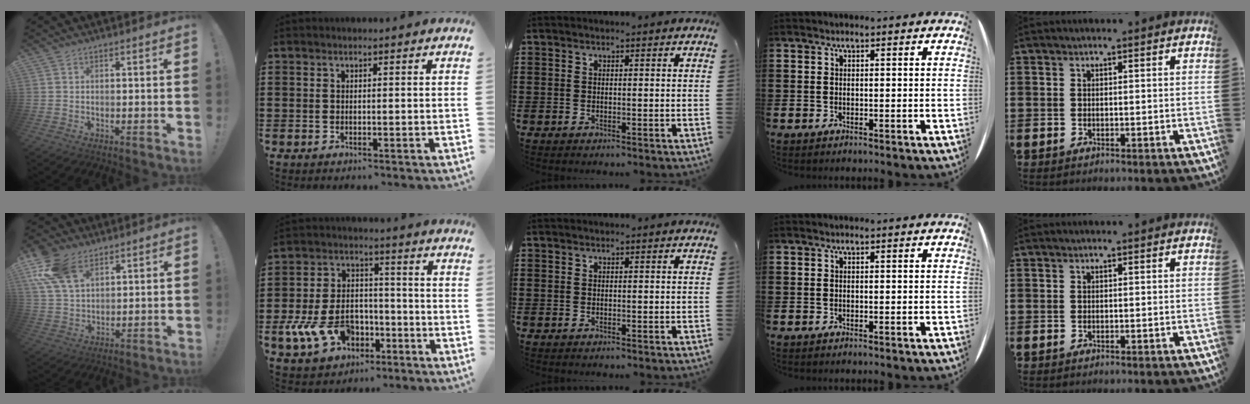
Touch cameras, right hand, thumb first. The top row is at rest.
{"thumb": {"total": 13.6, "force": [7.4, 8.5, 7.5], "torque": [-0.151, -0.028, 0.145]}, "index": {"total": 11.0, "force": [-3.9, 7.6, 6.9], "torque": [-0.165, 0.017, -0.067]}}